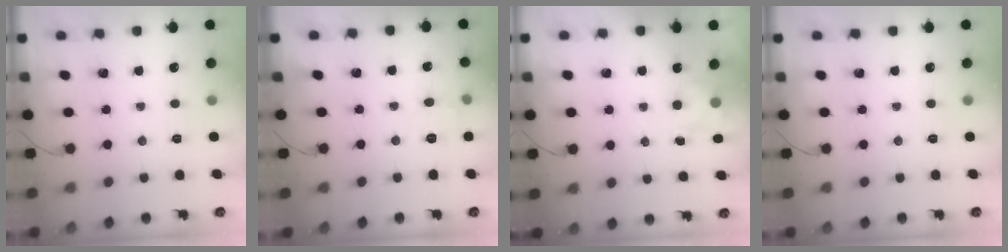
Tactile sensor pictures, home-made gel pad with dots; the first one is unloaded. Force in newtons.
{"total": 7.5, "press": 7.3, "slide": 1.4}
{"total": 3.7, "press": 3.5, "slide": 1.2}
{"total": 0.0}